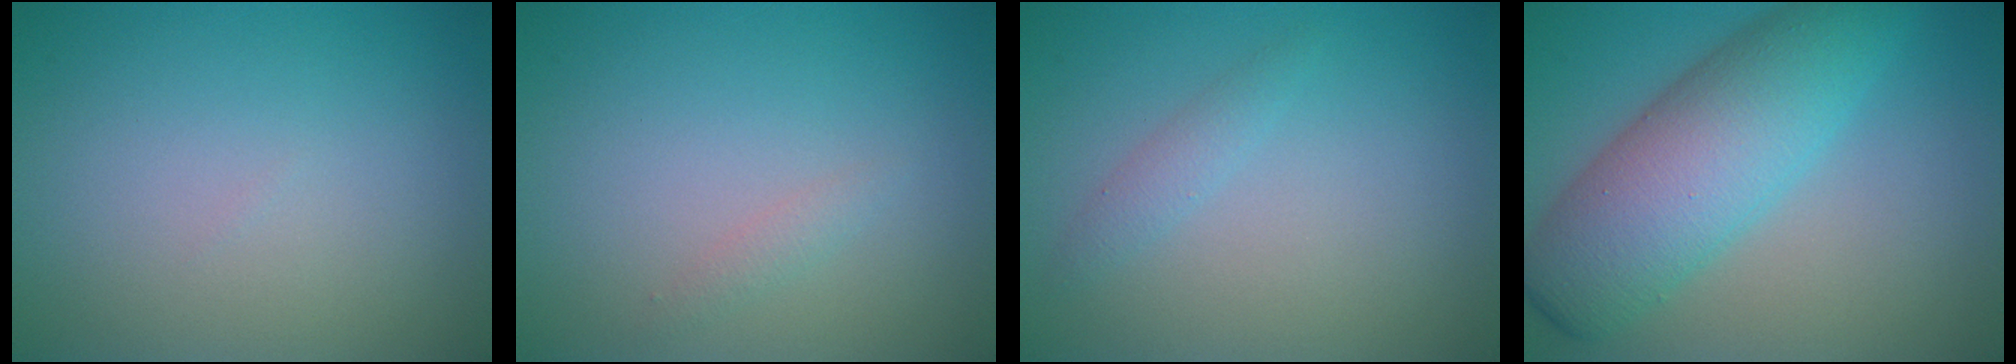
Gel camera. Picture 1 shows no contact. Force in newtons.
{"total": 0.8, "press": 0.8, "slide": 0.1}
{"total": 1.2, "press": 1.2, "slide": 0.0}
{"total": 8.4, "press": 8.4, "slide": 0.1}